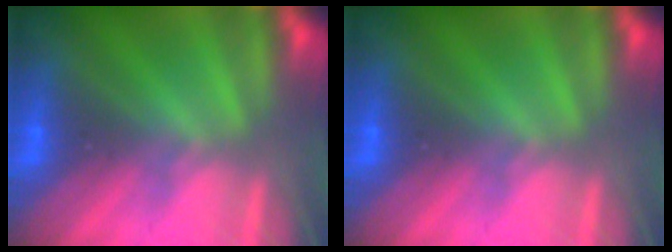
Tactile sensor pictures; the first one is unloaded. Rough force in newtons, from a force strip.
{"total": 0.0}